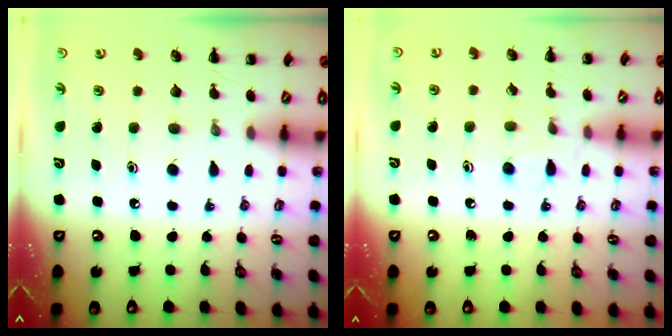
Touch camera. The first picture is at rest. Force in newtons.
{"total": 6.1, "press": 5.9, "slide": 1.8}